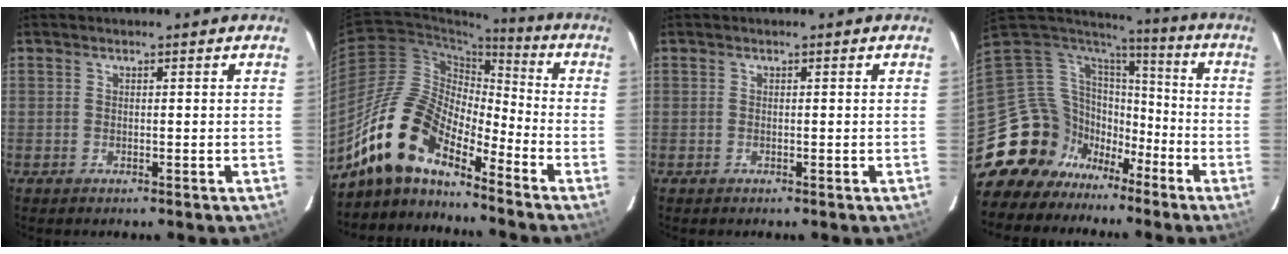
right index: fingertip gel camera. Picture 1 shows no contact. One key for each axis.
{"total": 14.7, "fx": -11.8, "fy": 4.9, "fz": 7.3, "tx": -0.127, "ty": 0.003, "tz": -0.238}
{"total": 0.0}
{"total": 16.6, "fx": -10.1, "fy": 12.7, "fz": 3.7, "tx": -0.108, "ty": 0.031, "tz": -0.168}